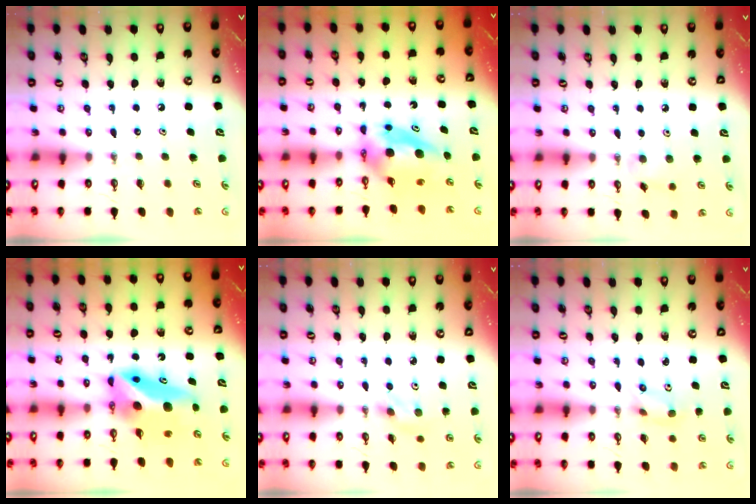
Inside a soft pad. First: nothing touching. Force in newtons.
{"total": 6.7, "press": 6.7, "slide": 0.7}
{"total": 6.2, "press": 5.8, "slide": 2.1}
{"total": 8.7, "press": 8.5, "slide": 1.8}
{"total": 2.8, "press": 2.4, "slide": 1.4}
{"total": 2.0, "press": 1.8, "slide": 0.9}